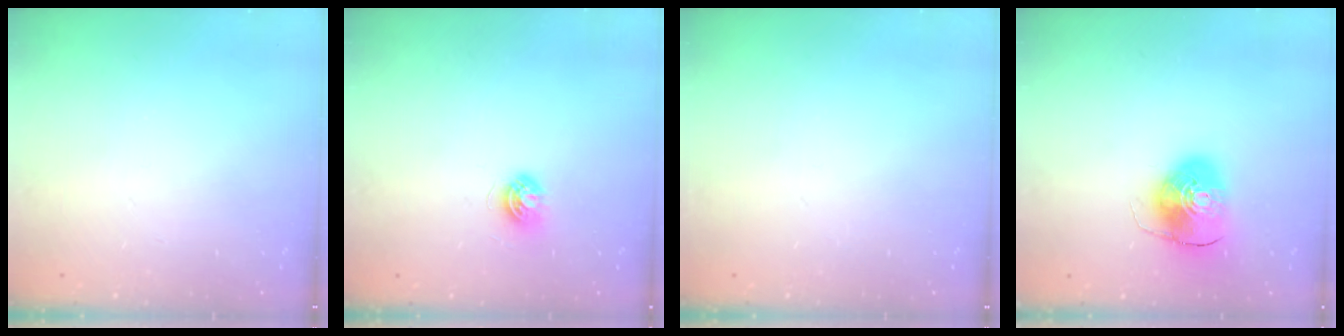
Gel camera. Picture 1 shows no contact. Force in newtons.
{"total": 5.4, "press": 5.4, "slide": 0.5}
{"total": 0.0}
{"total": 9.4, "press": 9.2, "slide": 1.5}